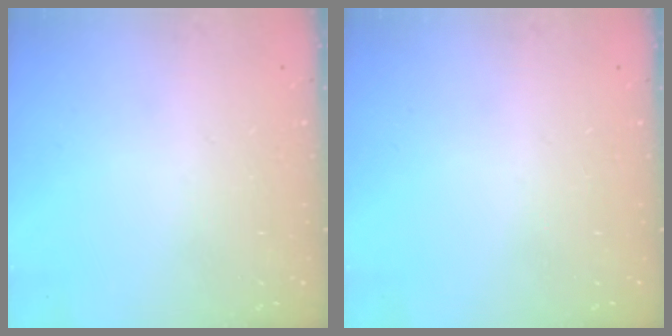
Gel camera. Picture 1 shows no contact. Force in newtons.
{"total": 0.0}